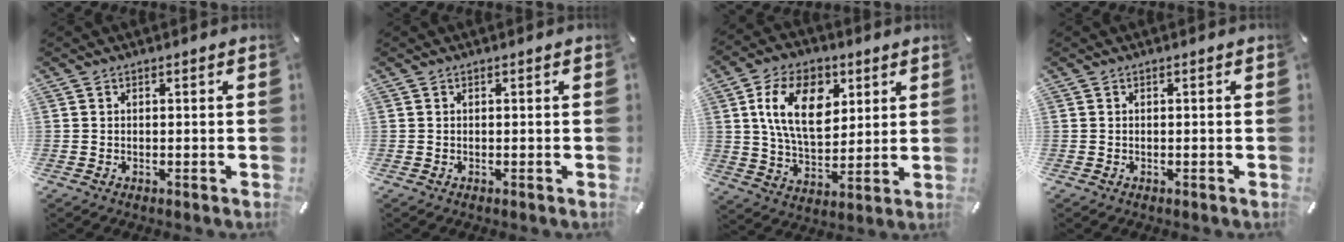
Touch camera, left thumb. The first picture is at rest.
{"total": 0.0}
{"total": 15.7, "force": [5.5, 10.1, 10.7], "torque": [-0.194, 0.007, 0.098]}
{"total": 0.0}